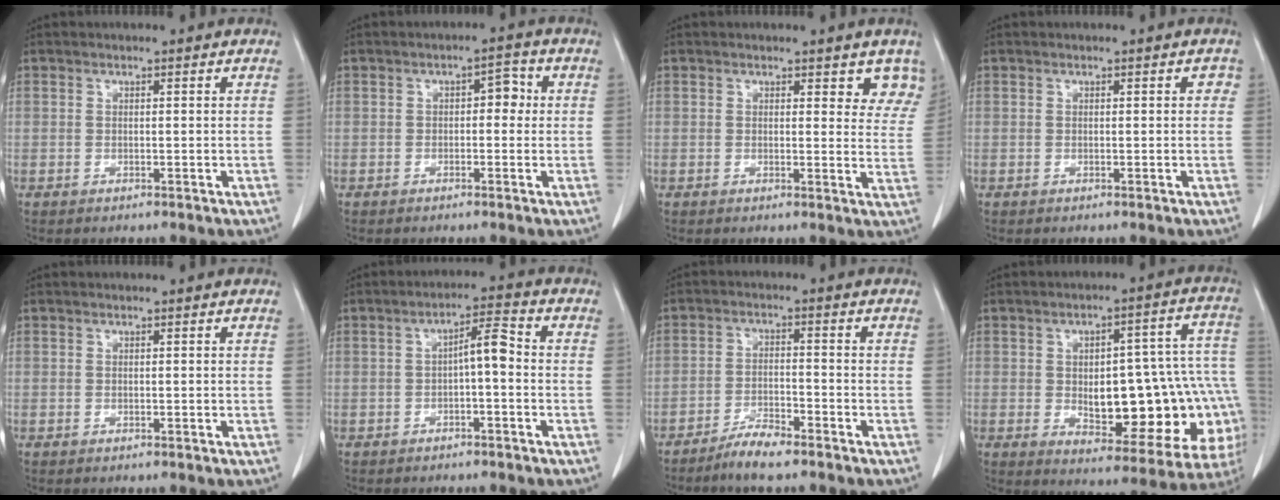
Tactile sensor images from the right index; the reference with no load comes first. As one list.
[{"total": 3.0, "force": [0.2, 1.7, 2.5], "torque": [-0.030, 0.020, 0.000]}, {"total": 5.5, "force": [4.5, 2.3, 2.0], "torque": [0.002, -0.018, 0.032]}, {"total": 1.0, "force": [0.2, 0.6, 0.8], "torque": [-0.008, 0.010, 0.003]}, {"total": 0.0}, {"total": 4.4, "force": [-0.4, 0.9, 4.3], "torque": [-0.067, 0.018, -0.007]}, {"total": 4.5, "force": [-3.8, 0.4, 2.4], "torque": [-0.045, -0.008, -0.075]}, {"total": 22.1, "force": [-3.4, 8.3, 20.2], "torque": [-0.186, 0.040, -0.014]}]